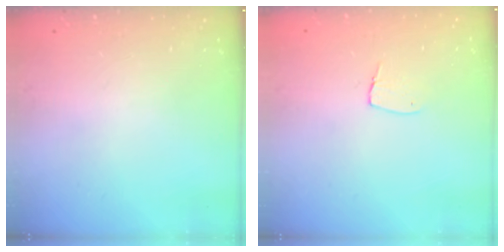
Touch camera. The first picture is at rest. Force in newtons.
{"total": 5.6, "press": 5.5, "slide": 0.4}